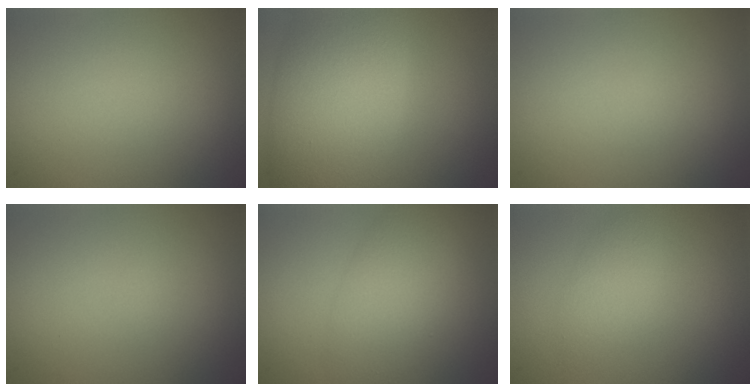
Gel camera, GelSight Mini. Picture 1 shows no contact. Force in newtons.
{"total": 10.2, "press": 10.2, "slide": 0.6}
{"total": 0.0}
{"total": 0.0}
{"total": 4.7, "press": 4.7, "slide": 0.1}
{"total": 2.1, "press": 2.1, "slide": 0.1}